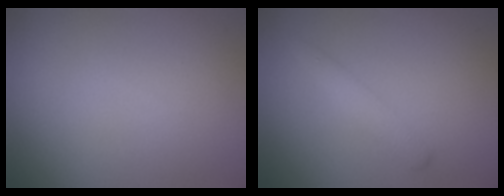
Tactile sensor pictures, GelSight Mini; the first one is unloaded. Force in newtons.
{"total": 1.6, "press": 1.6, "slide": 0.1}